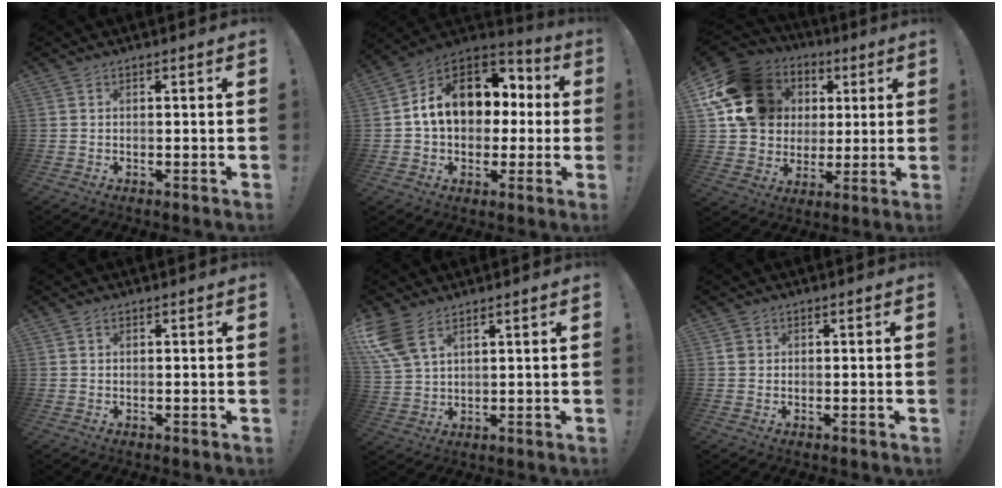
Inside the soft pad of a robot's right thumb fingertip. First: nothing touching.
{"total": 16.6, "force": [3.5, 12.5, 10.2], "torque": [-0.150, -0.001, 0.081]}
{"total": 20.5, "force": [6.1, 16.9, 9.8], "torque": [-0.164, -0.014, 0.140]}
{"total": 0.9, "force": [0.5, 0.7, 0.2], "torque": [-0.003, 0.001, 0.008]}
{"total": 8.8, "force": [5.3, 4.4, 5.5], "torque": [-0.126, -0.018, 0.106]}
{"total": 1.8, "force": [0.7, 1.6, 0.3], "torque": [0.001, 0.002, 0.011]}